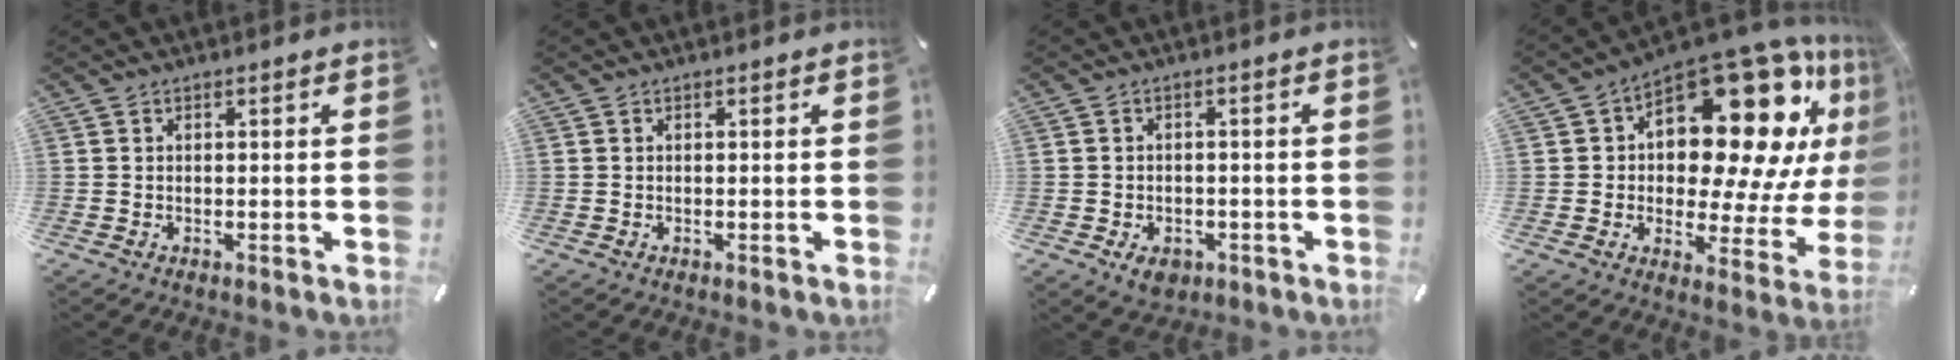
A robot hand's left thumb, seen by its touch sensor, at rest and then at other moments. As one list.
[{"total": 0.0}, {"total": 4.0, "force": [-1.8, 2.9, 2.1], "torque": [-0.047, 0.003, -0.033]}, {"total": 24.0, "force": [11.3, 11.7, 17.6], "torque": [-0.240, -0.102, 0.188]}]